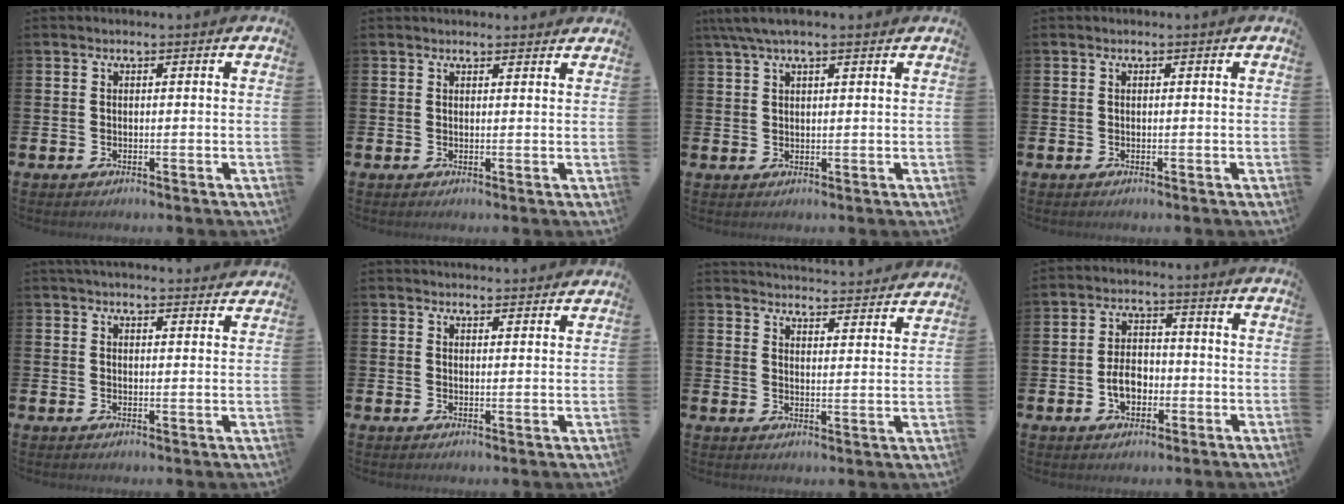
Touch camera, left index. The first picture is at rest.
{"total": 1.4, "force": [1.4, 0.3, 0.0], "torque": [0.006, -0.003, 0.024]}
{"total": 4.0, "force": [2.9, 0.9, 2.5], "torque": [-0.052, -0.001, 0.053]}
{"total": 0.0}
{"total": 3.3, "force": [3.3, 0.3, 0.4], "torque": [-0.014, -0.014, 0.060]}
{"total": 2.8, "force": [2.8, 0.3, -0.2], "torque": [0.006, -0.018, 0.050]}
{"total": 4.6, "force": [4.6, 0.0, 0.0], "torque": [-0.013, -0.040, 0.079]}
{"total": 4.6, "force": [-1.4, 3.1, 3.1], "torque": [-0.045, 0.004, -0.030]}